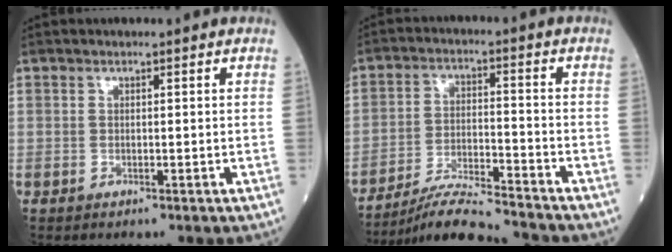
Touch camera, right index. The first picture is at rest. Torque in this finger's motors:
{"motor_torque": [0.57, -0.69, 0.17, 0.05]}